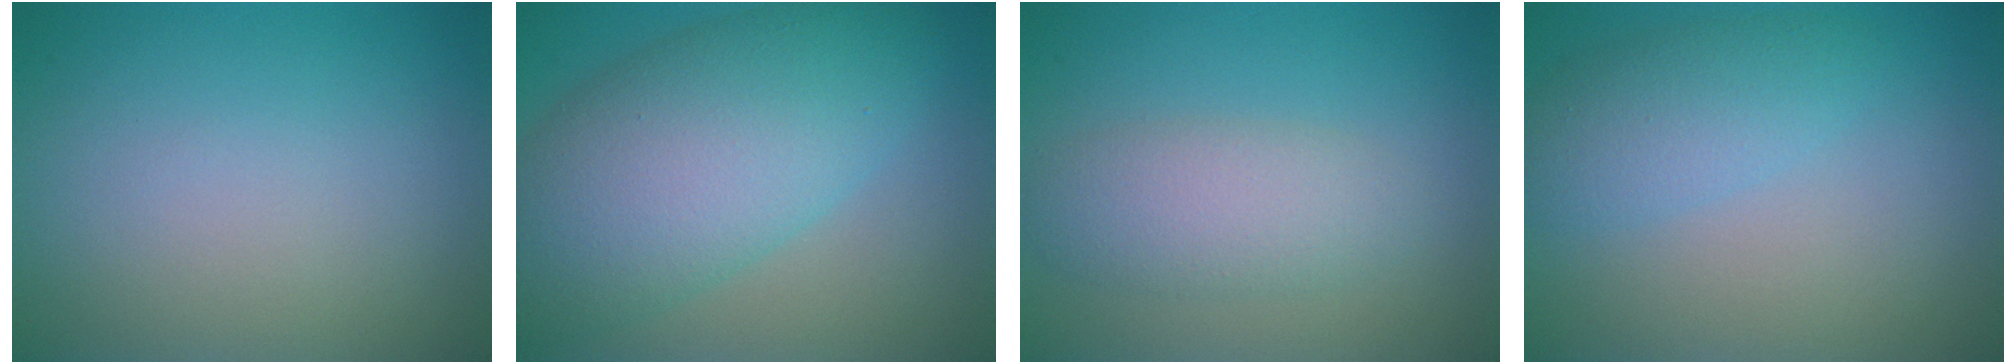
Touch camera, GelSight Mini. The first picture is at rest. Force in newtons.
{"total": 10.0, "press": 10.0, "slide": 0.4}
{"total": 3.6, "press": 3.6, "slide": 0.1}
{"total": 3.2, "press": 3.1, "slide": 0.2}